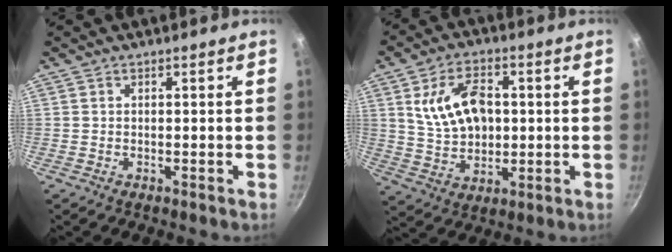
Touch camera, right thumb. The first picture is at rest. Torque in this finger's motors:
{"motor_torque": [1.33, 1.42, 0.57, -0.13, 0.10]}